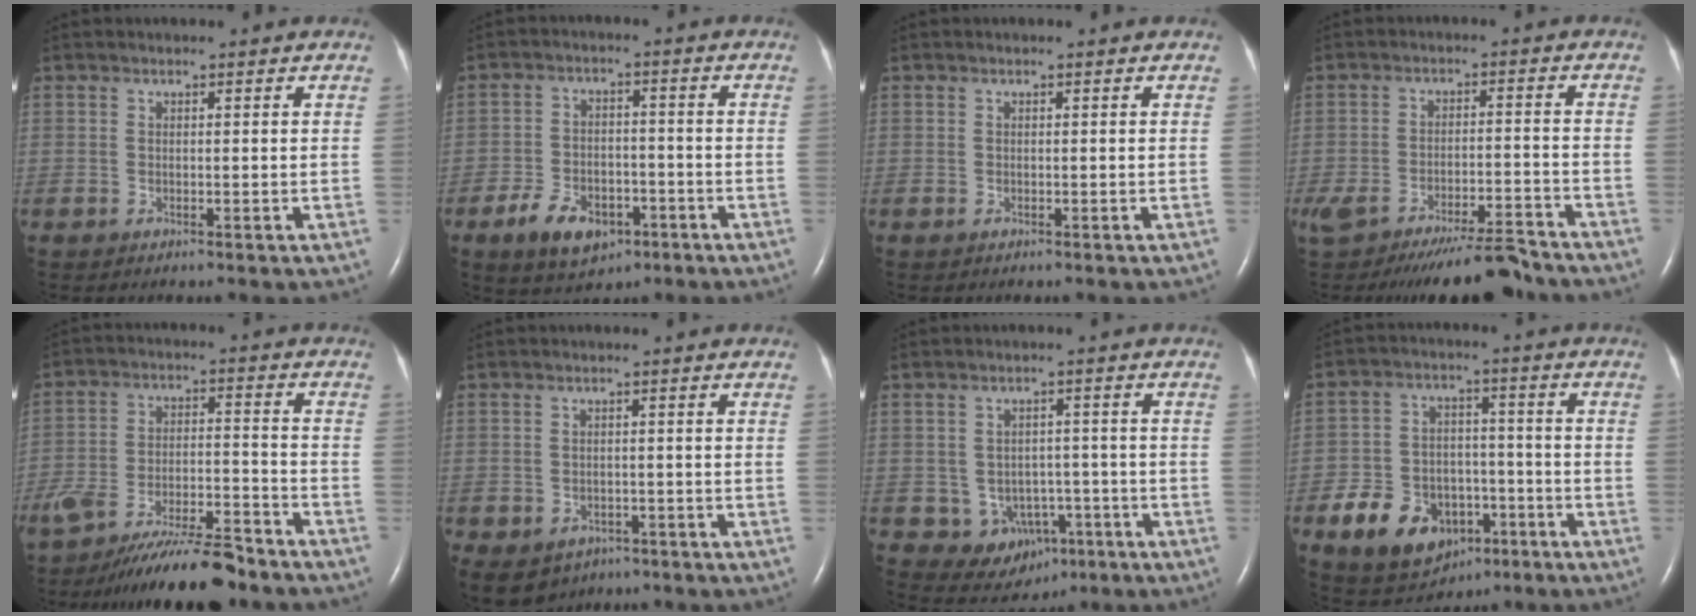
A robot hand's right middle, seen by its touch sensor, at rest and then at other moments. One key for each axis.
{"total": 8.3, "fx": -4.4, "fy": 4.9, "fz": 5.0, "tx": -0.093, "ty": 0.001, "tz": -0.068}
{"total": 0.0}
{"total": 14.3, "fx": -12.9, "fy": 2.2, "fz": 5.9, "tx": -0.117, "ty": -0.012, "tz": -0.194}
{"total": 14.6, "fx": -12.6, "fy": 1.6, "fz": 7.2, "tx": -0.131, "ty": -0.009, "tz": -0.207}
{"total": 8.3, "fx": -4.5, "fy": 6.4, "fz": 2.7, "tx": -0.075, "ty": 0.001, "tz": -0.055}
{"total": 6.8, "fx": -2.5, "fy": 5.7, "fz": 2.6, "tx": -0.037, "ty": 0.014, "tz": -0.022}
{"total": 12.0, "fx": -5.7, "fy": 8.2, "fz": 6.7, "tx": -0.128, "ty": 0.011, "tz": -0.084}